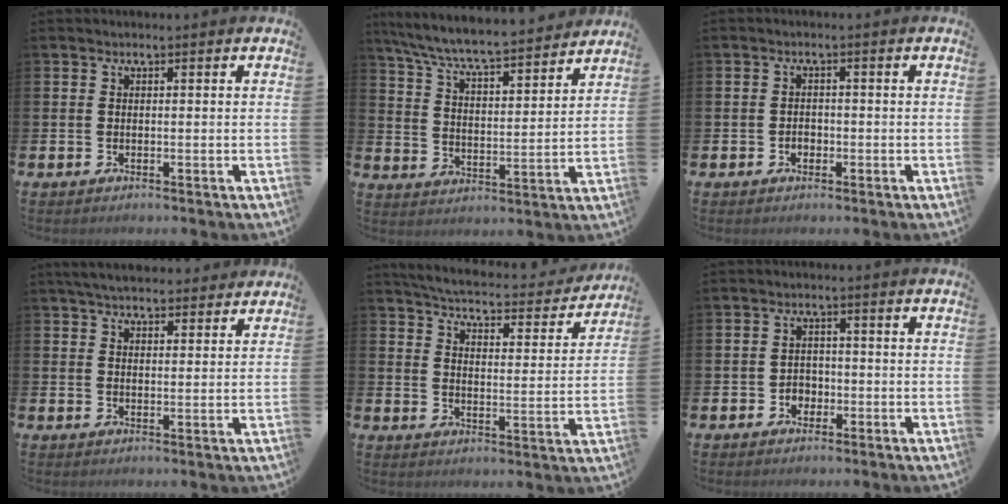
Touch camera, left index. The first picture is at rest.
{"total": 7.5, "force": [7.2, 0.5, 2.2], "torque": [-0.075, -0.057, 0.123]}
{"total": 1.5, "force": [-0.6, 1.2, 0.7], "torque": [-0.013, 0.005, -0.014]}
{"total": 4.7, "force": [4.4, 1.1, 1.0], "torque": [-0.027, -0.013, 0.081]}
{"total": 4.9, "force": [4.7, 0.8, 1.3], "torque": [-0.042, -0.041, 0.073]}
{"total": 2.4, "force": [-1.0, 2.1, 0.8], "torque": [-0.010, 0.002, -0.026]}